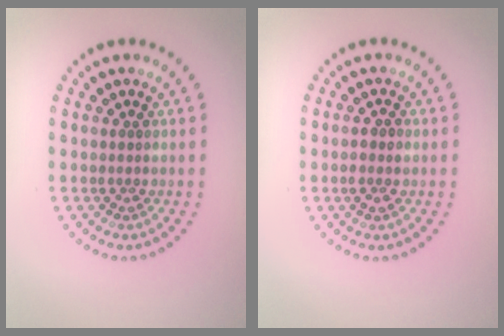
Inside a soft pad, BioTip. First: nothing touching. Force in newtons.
{"total": 1.5, "press": 1.4, "slide": 0.4}